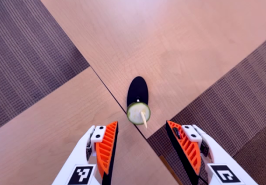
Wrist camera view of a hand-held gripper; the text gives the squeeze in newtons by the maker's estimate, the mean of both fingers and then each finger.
{"total": 0.6, "left": 0.3, "right": 0.9}